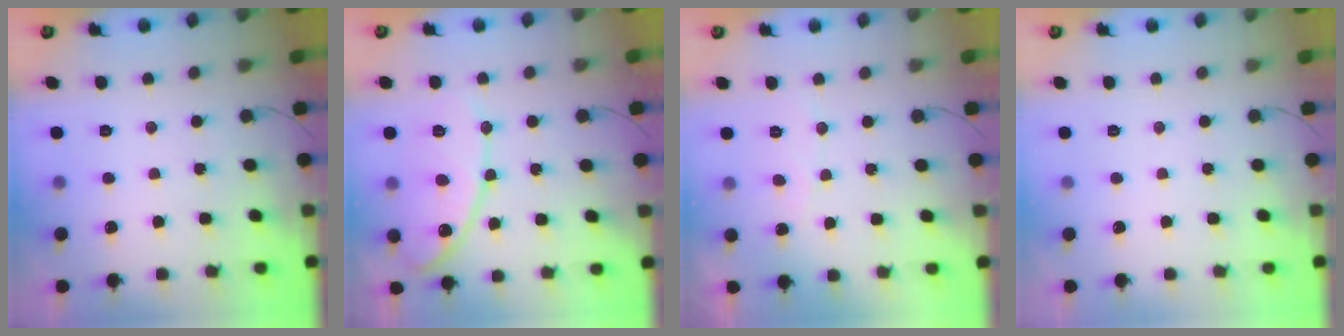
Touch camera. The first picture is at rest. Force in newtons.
{"total": 13.4, "press": 13.3, "slide": 1.1}
{"total": 3.9, "press": 3.9, "slide": 0.2}
{"total": 0.0}